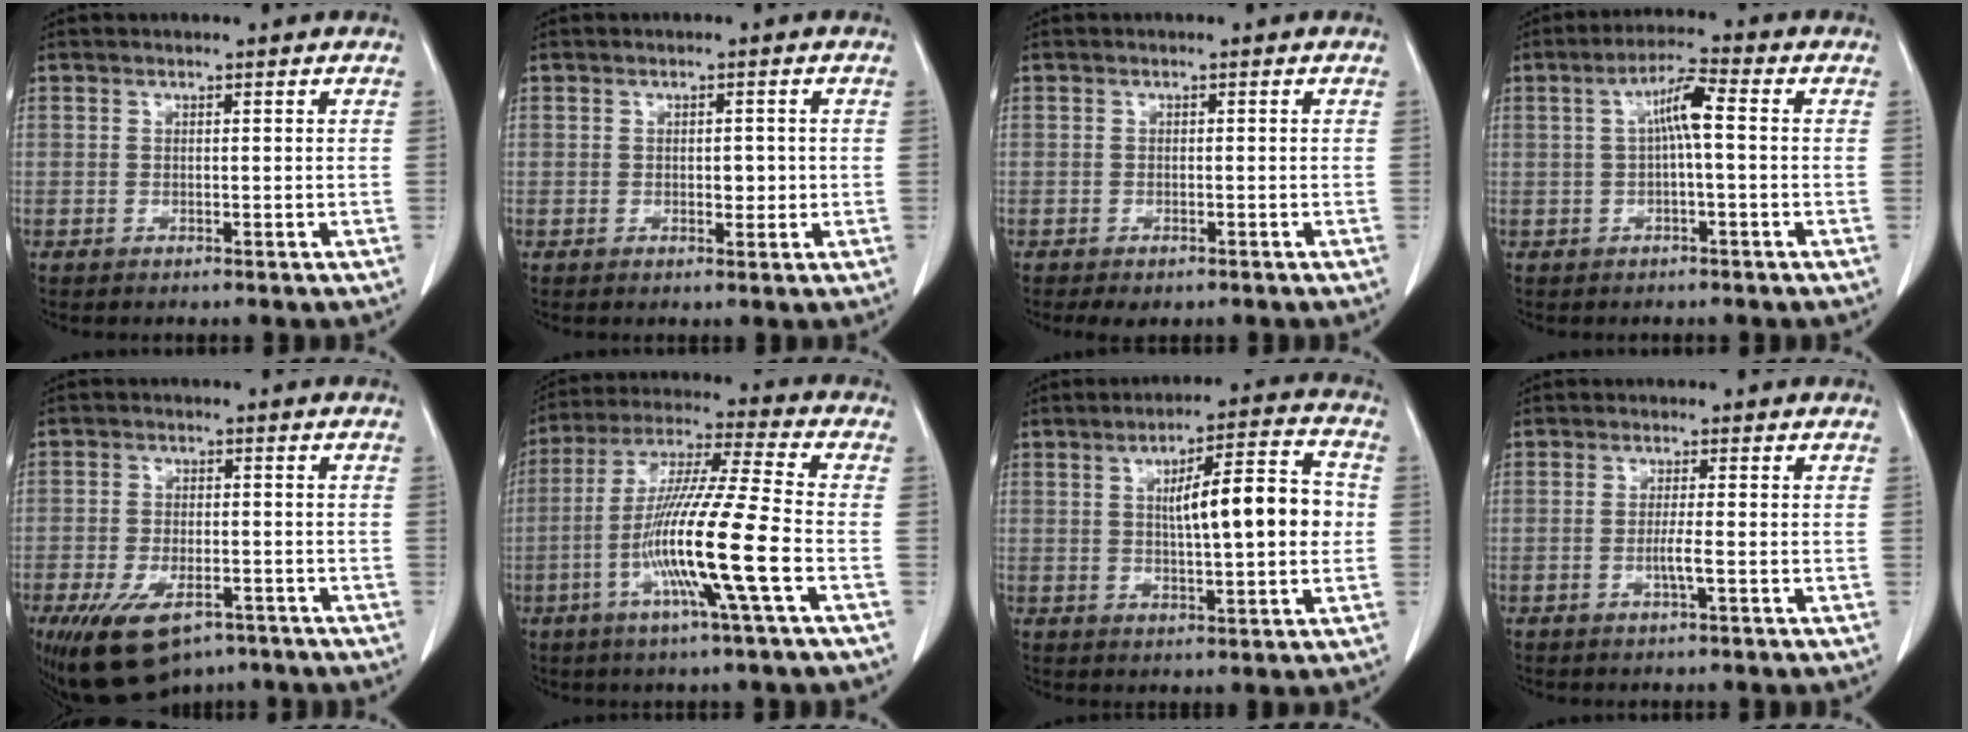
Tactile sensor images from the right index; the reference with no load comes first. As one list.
[{"total": 2.2, "force": [-0.1, 1.3, 1.8], "torque": [-0.023, 0.000, 0.002]}, {"total": 2.5, "force": [-1.7, 1.2, 1.3], "torque": [-0.018, -0.003, -0.019]}, {"total": 5.1, "force": [0.4, 0.5, 5.1], "torque": [-0.093, 0.017, 0.007]}, {"total": 11.0, "force": [-7.1, 5.2, 6.6], "torque": [-0.120, -0.007, -0.109]}, {"total": 15.8, "force": [-4.6, -1.1, 15.0], "torque": [-0.292, -0.013, -0.095]}, {"total": 12.0, "force": [1.0, 2.1, 11.8], "torque": [-0.177, 0.025, 0.015]}, {"total": 2.3, "force": [-0.7, -0.3, 2.2], "torque": [-0.043, -0.003, -0.013]}]